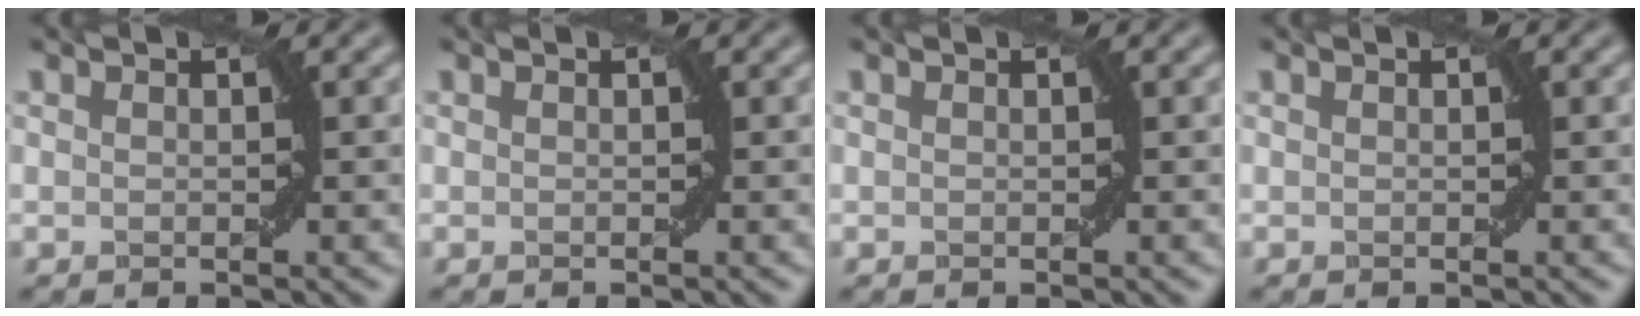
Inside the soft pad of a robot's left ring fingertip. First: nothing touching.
{"total": 0.0}
{"total": 0.0}
{"total": 0.0}